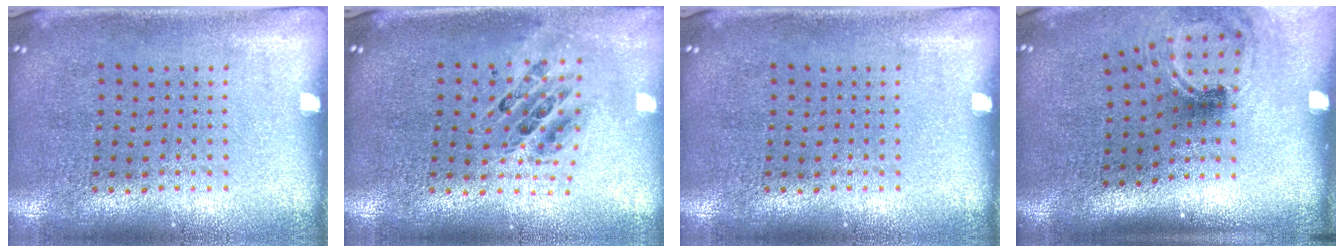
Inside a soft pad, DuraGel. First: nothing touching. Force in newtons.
{"total": 0.8, "press": 0.8, "slide": 0.1}
{"total": 0.0}
{"total": 1.8, "press": 1.2, "slide": 1.4}